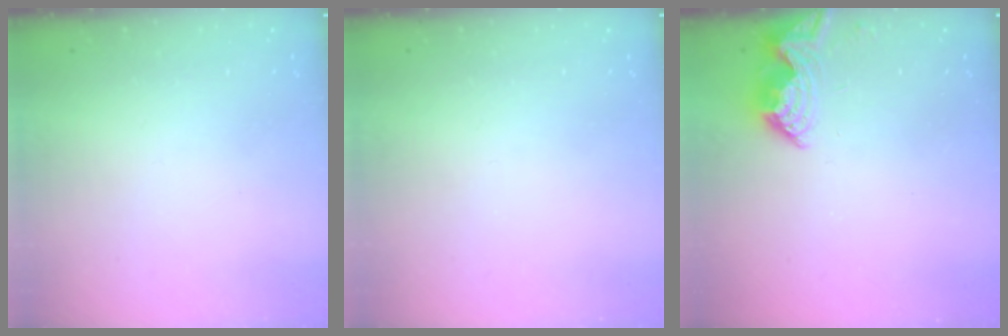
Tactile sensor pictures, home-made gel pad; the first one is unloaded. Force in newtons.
{"total": 0.0}
{"total": 8.1, "press": 8.1, "slide": 0.6}